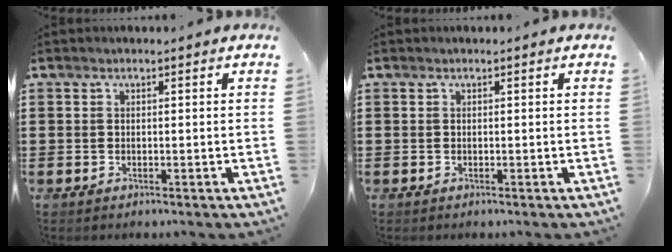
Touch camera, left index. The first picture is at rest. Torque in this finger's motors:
{"motor_torque": [-0.01, -0.01, 0.00, 0.00]}